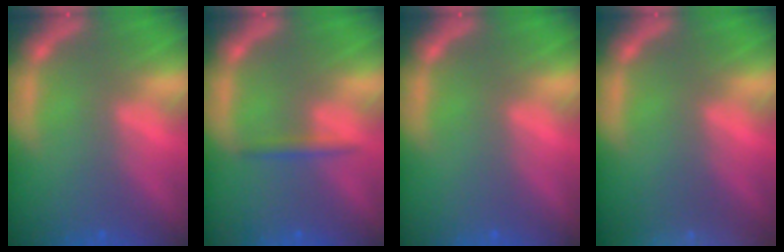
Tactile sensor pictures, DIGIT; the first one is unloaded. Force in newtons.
{"total": 1.4}
{"total": 0.0}
{"total": 9.0}